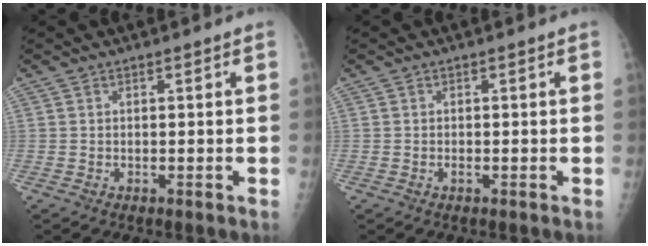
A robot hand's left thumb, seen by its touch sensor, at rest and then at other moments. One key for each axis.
{"total": 0.5, "fx": -0.3, "fy": 0.3, "fz": 0.3, "tx": -0.004, "ty": 0.000, "tz": -0.005}